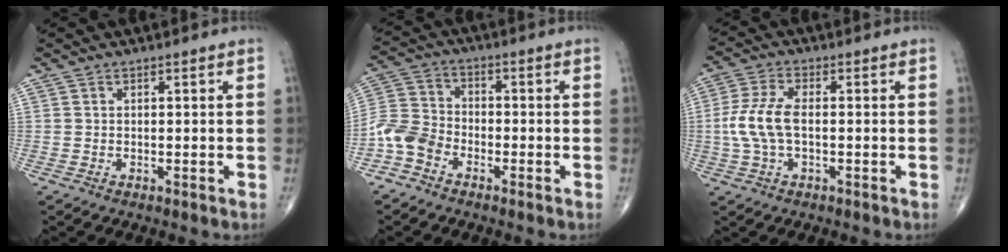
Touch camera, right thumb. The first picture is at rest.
{"total": 6.9, "force": [-4.0, 4.7, 3.0], "torque": [-0.055, 0.026, -0.092]}
{"total": 7.8, "force": [-0.5, 3.7, 6.9], "torque": [-0.168, 0.017, -0.011]}